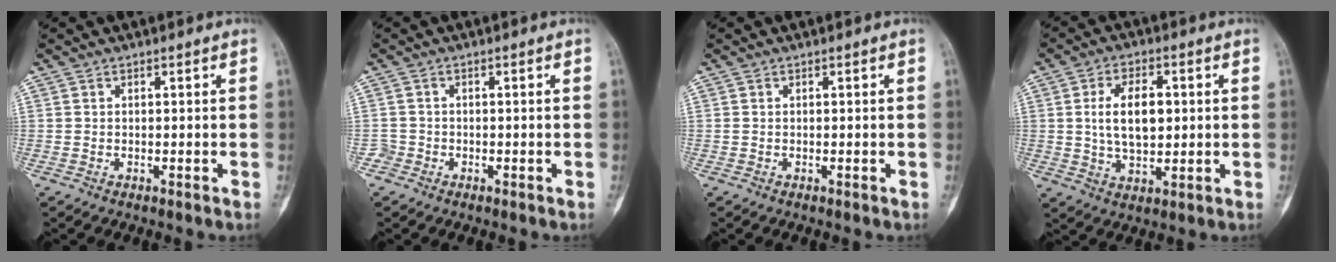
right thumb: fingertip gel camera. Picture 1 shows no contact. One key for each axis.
{"total": 1.6, "fx": -0.9, "fy": 1.3, "fz": 0.0, "tx": 0.005, "ty": 0.006, "tz": -0.021}
{"total": 0.0}
{"total": 9.8, "fx": 1.3, "fy": 5.5, "fz": 8.0, "tx": -0.130, "ty": 0.000, "tz": 0.026}